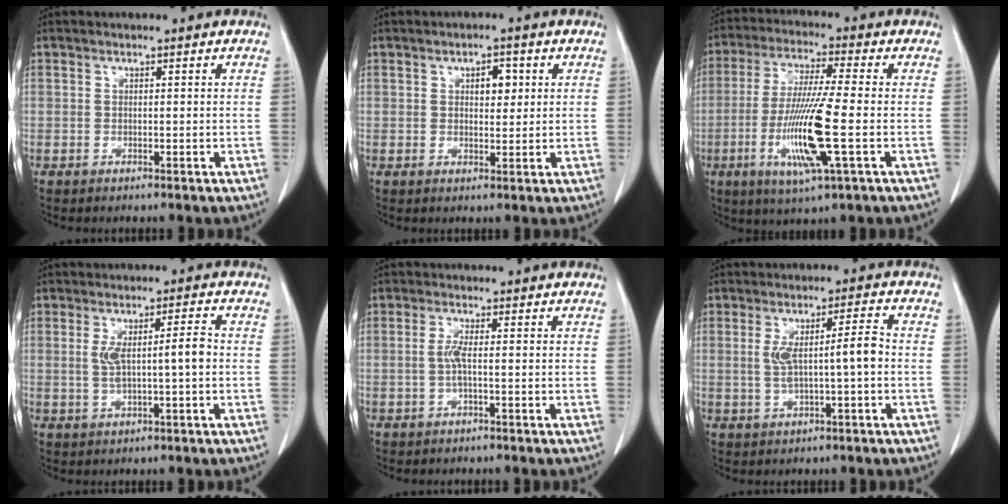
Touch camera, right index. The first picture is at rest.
{"total": 3.1, "force": [1.0, 1.6, 2.5], "torque": [-0.037, 0.002, 0.016]}
{"total": 12.9, "force": [-3.3, 0.2, 12.4], "torque": [-0.254, -0.020, -0.066]}
{"total": 5.5, "force": [0.0, 0.4, 5.4], "torque": [-0.099, 0.009, 0.005]}
{"total": 2.1, "force": [-0.3, -0.1, 2.1], "torque": [-0.046, -0.001, -0.007]}
{"total": 6.2, "force": [-0.2, 0.4, 6.2], "torque": [-0.113, 0.013, 0.001]}